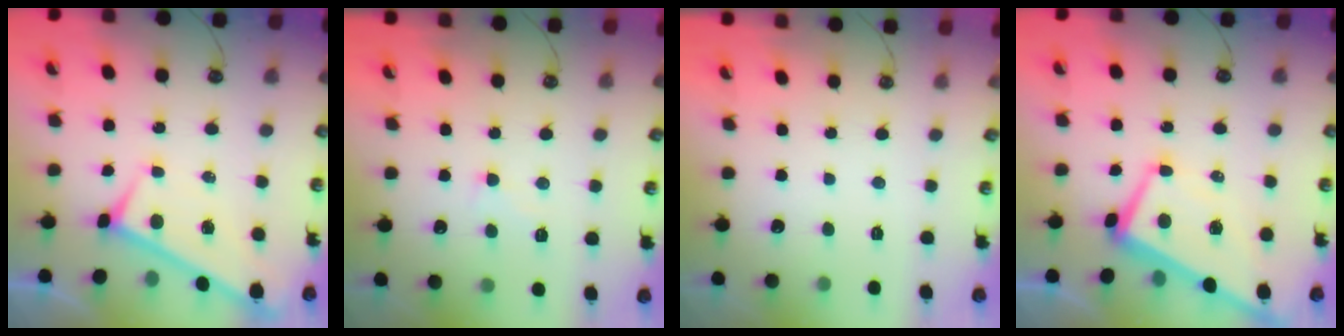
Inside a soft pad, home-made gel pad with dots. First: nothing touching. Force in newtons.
{"total": 0.9, "press": 0.7, "slide": 0.5}
{"total": 0.0}
{"total": 2.8, "press": 2.7, "slide": 0.9}